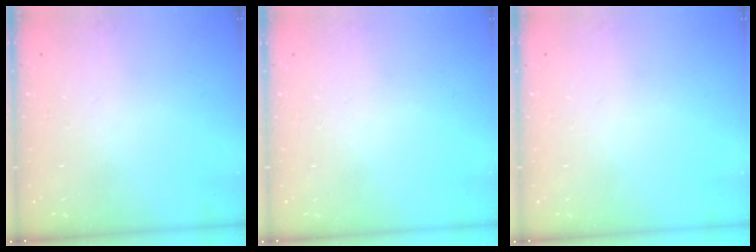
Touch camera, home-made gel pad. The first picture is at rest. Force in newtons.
{"total": 0.0}
{"total": 0.0}